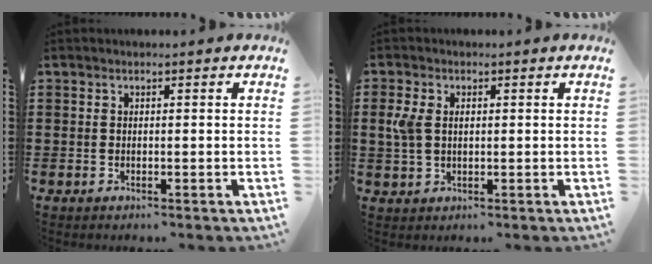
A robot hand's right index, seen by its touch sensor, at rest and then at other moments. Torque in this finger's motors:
{"motor_torque": [0.16, -0.05, 0.10, 0.08]}